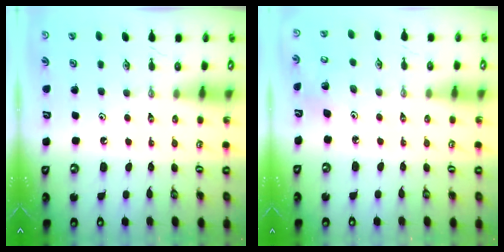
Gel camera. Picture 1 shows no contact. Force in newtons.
{"total": 3.5, "press": 3.3, "slide": 1.1}